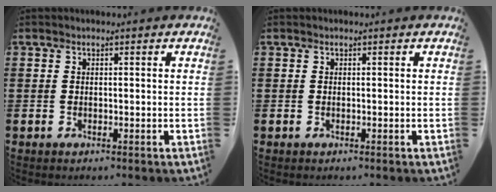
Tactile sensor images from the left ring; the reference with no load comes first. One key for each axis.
{"total": 0.0}